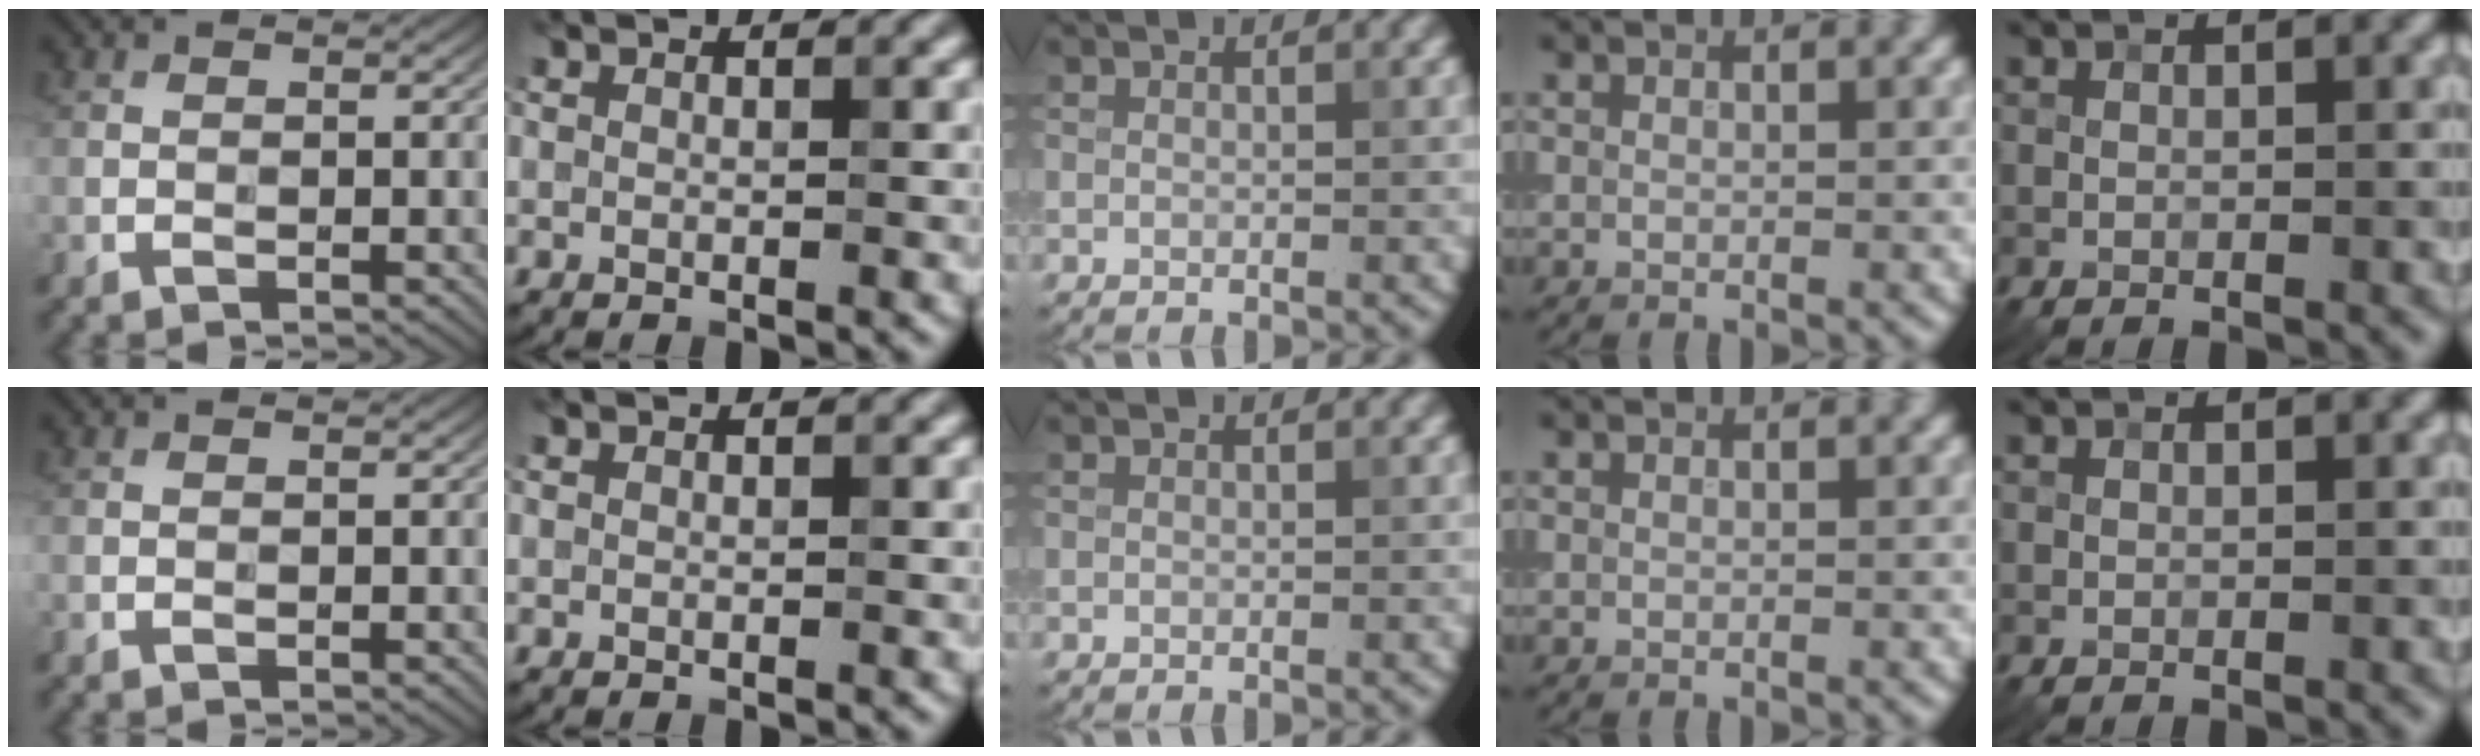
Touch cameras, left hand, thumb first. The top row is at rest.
{}